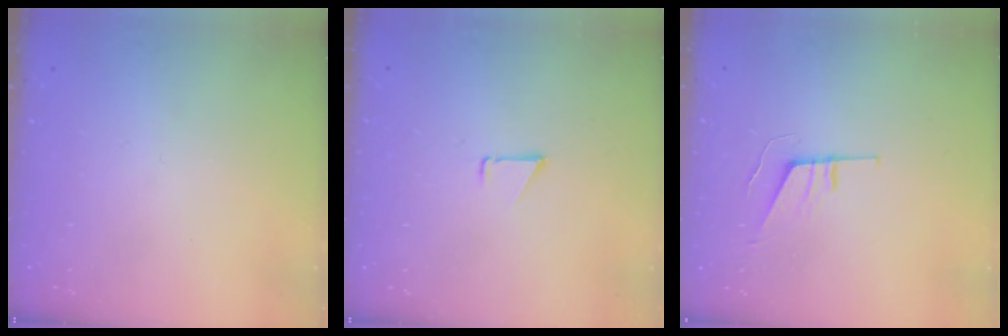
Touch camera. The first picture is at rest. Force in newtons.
{"total": 0.7, "press": 0.7, "slide": 0.1}
{"total": 6.4, "press": 5.9, "slide": 2.5}